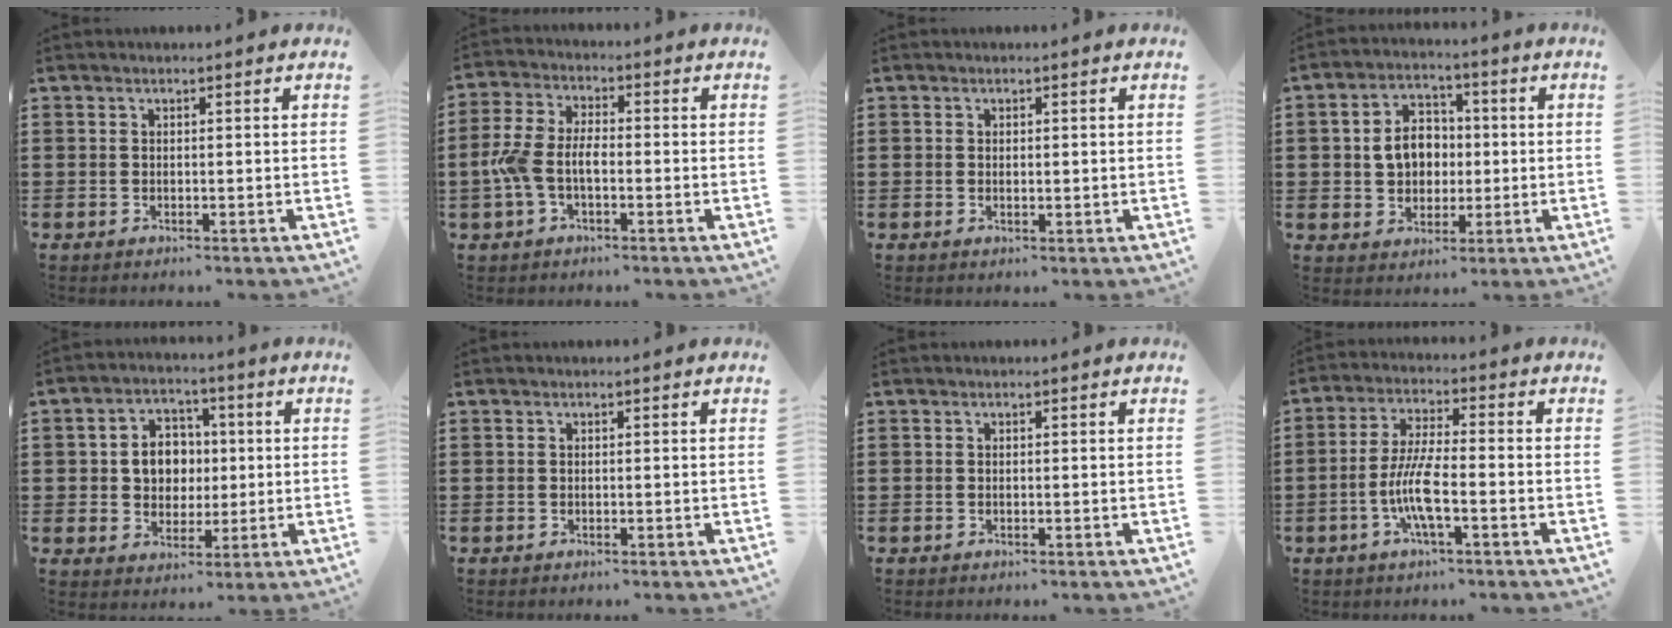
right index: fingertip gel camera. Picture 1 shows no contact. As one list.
[{"total": 6.2, "force": [-1.5, 3.4, 5.0], "torque": [-0.129, -0.002, -0.038]}, {"total": 0.7, "force": [0.1, 0.4, 0.6], "torque": [-0.012, 0.002, 0.001]}, {"total": 6.3, "force": [0.0, 5.2, 3.6], "torque": [-0.075, 0.015, -0.003]}, {"total": 6.2, "force": [0.4, 5.5, 2.9], "torque": [-0.070, 0.016, 0.003]}, {"total": 0.0}, {"total": 0.0}, {"total": 7.6, "force": [-2.5, 1.6, 7.0], "torque": [-0.158, -0.013, -0.055]}]